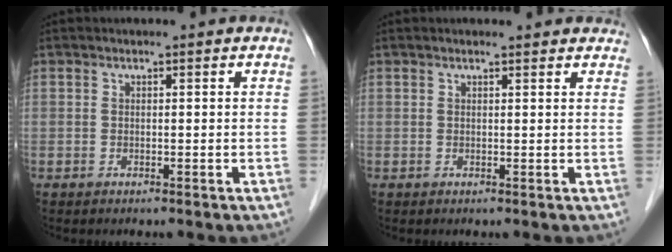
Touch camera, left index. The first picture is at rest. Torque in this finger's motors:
{"motor_torque": [0.26, -0.30, 0.04, -0.01]}